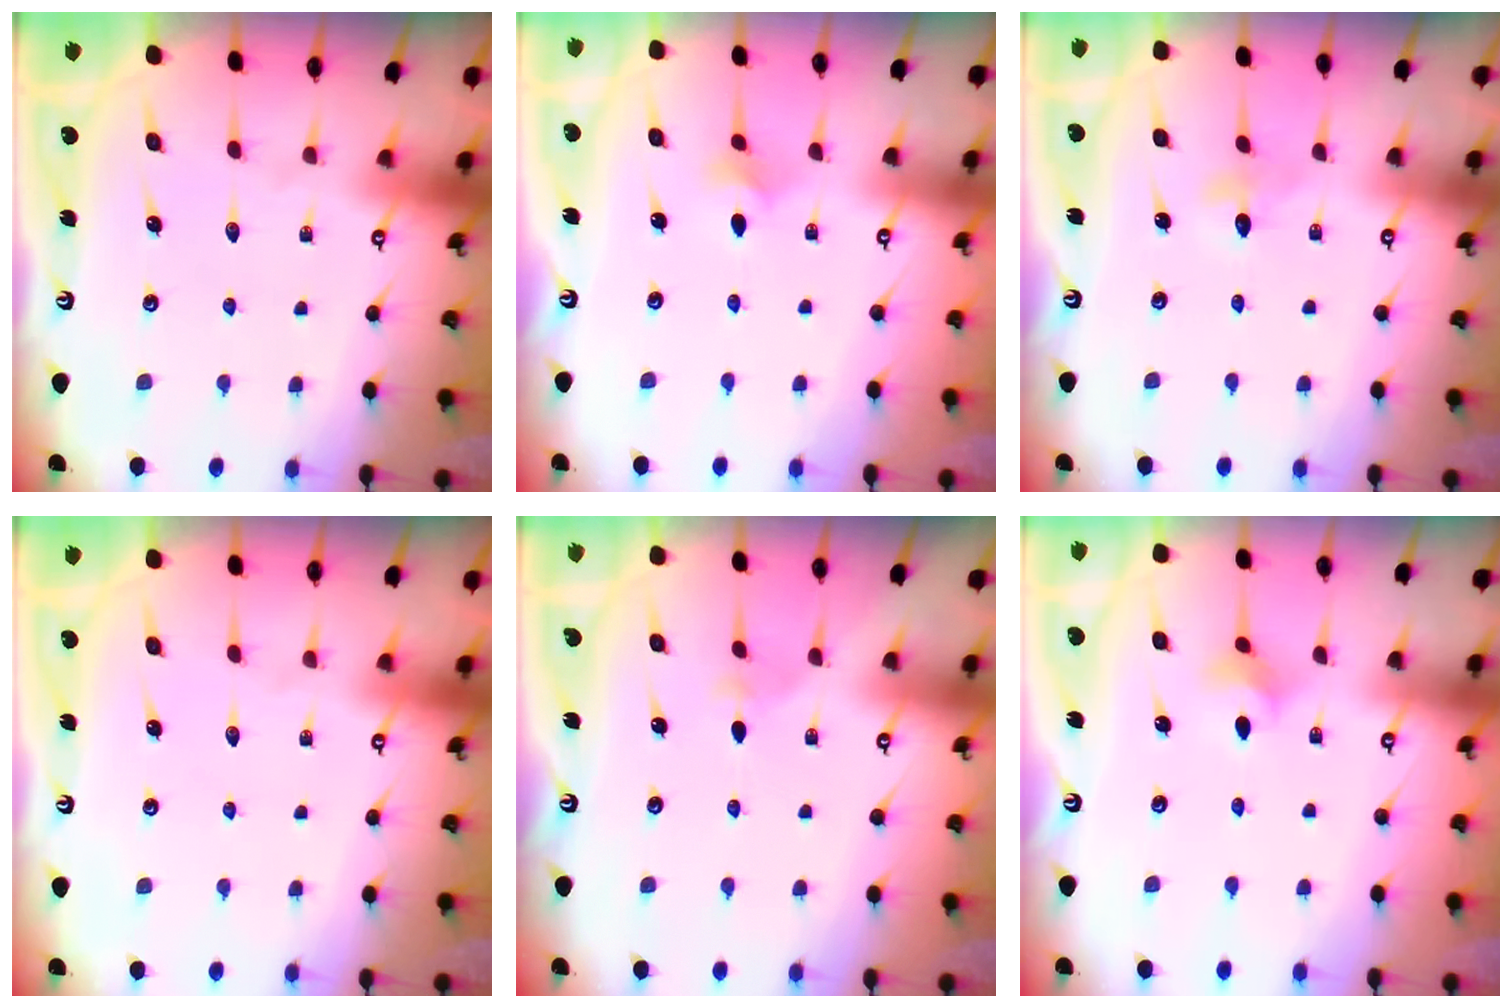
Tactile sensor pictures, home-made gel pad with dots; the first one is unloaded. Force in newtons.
{"total": 3.0, "press": 2.9, "slide": 0.8}
{"total": 3.0, "press": 2.9, "slide": 0.3}
{"total": 0.0}
{"total": 2.0, "press": 1.9, "slide": 0.5}
{"total": 3.8, "press": 3.7, "slide": 0.8}